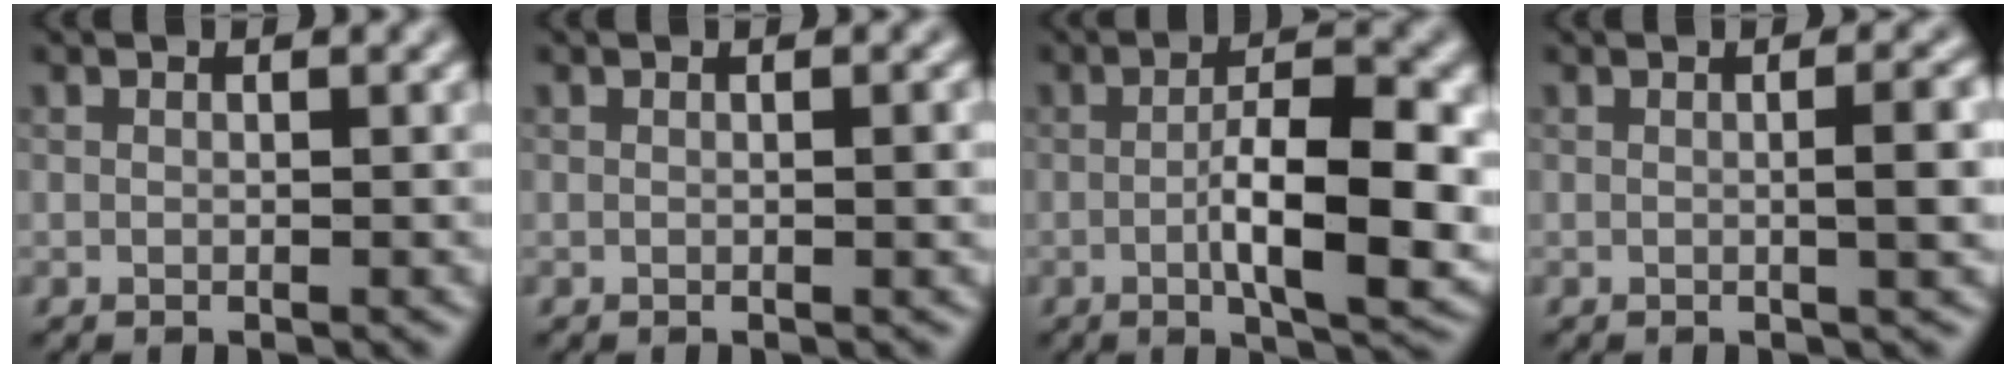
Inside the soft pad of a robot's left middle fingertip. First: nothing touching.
{"total": 0.7, "force": [0.0, 0.1, 0.7], "torque": [-0.010, 0.000, 0.000]}
{"total": 8.1, "force": [-1.2, 2.3, 7.7], "torque": [-0.125, -0.003, -0.018]}
{"total": 3.4, "force": [0.1, 0.9, 3.3], "torque": [-0.040, 0.008, -0.003]}